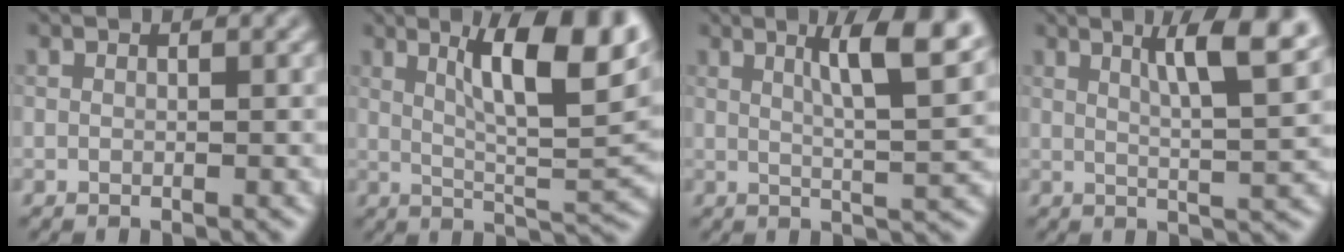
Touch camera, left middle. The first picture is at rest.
{"total": 10.1, "force": [4.3, 2.6, 8.8], "torque": [-0.127, 0.001, 0.070]}
{"total": 7.3, "force": [3.2, 1.4, 6.4], "torque": [-0.087, 0.006, 0.051]}
{"total": 6.8, "force": [3.2, 1.3, 5.9], "torque": [-0.080, 0.006, 0.052]}